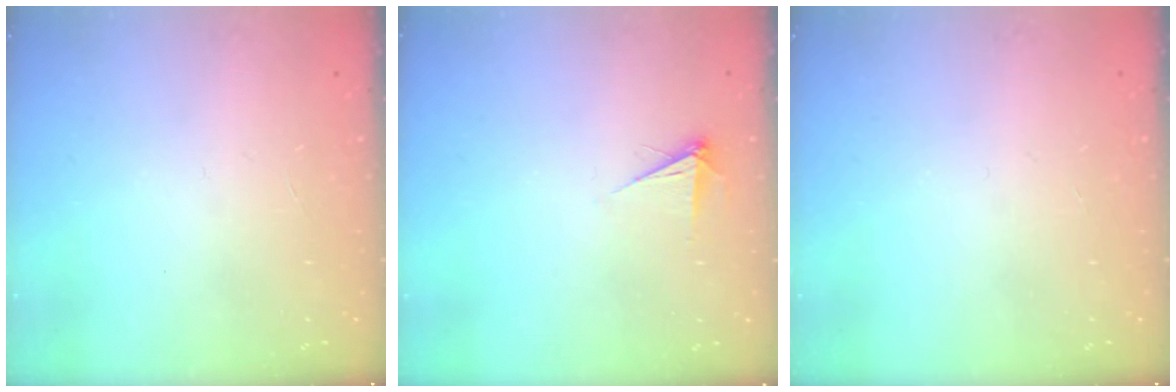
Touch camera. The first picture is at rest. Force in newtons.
{"total": 4.1, "press": 4.1, "slide": 0.5}
{"total": 0.0}